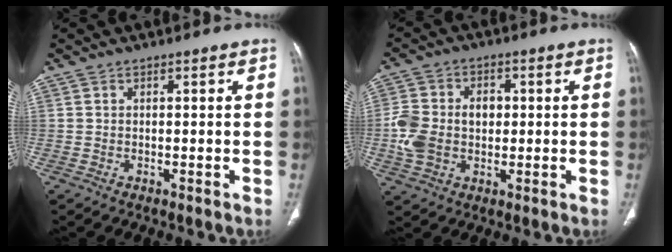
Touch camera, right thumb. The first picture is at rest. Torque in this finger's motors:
{"motor_torque": [1.05, 0.93, 0.76, 0.11, 0.11]}